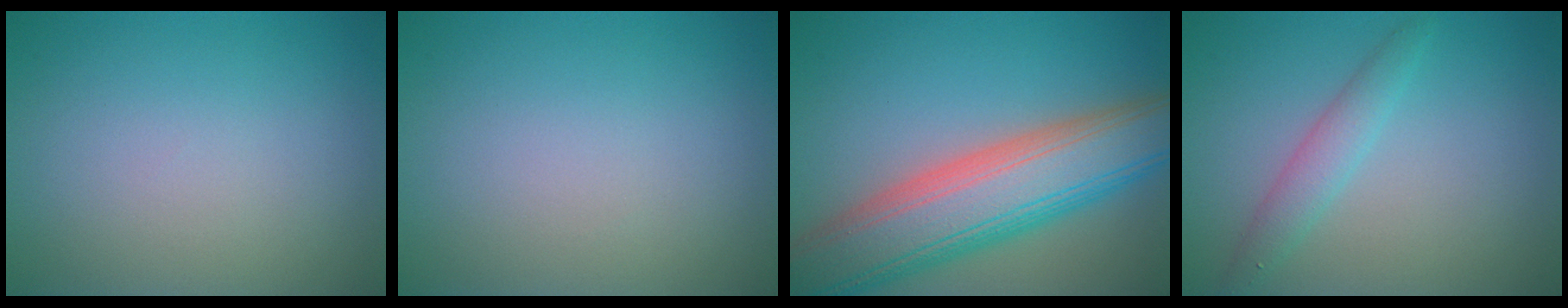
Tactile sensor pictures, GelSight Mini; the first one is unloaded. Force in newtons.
{"total": 0.0}
{"total": 10.8, "press": 10.7, "slide": 0.7}
{"total": 2.2, "press": 2.2, "slide": 0.1}